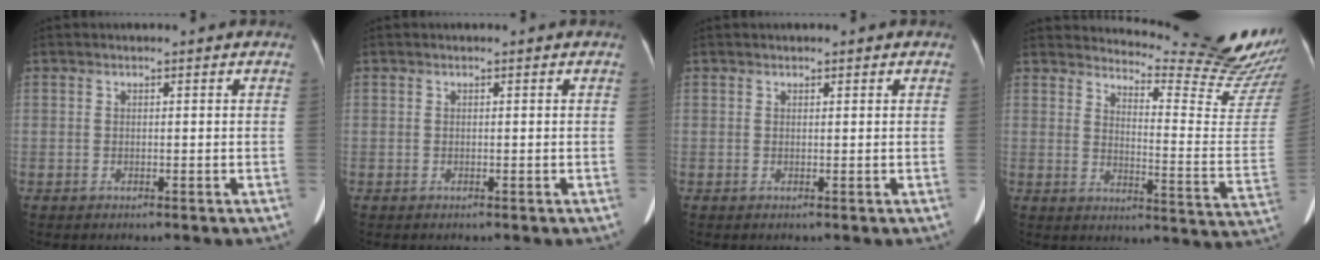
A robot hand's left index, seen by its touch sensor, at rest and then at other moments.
{"total": 0.0}
{"total": 1.2, "force": [0.9, 0.5, 0.7], "torque": [-0.006, 0.002, 0.010]}
{"total": 22.6, "force": [21.6, 0.5, 6.7], "torque": [-0.098, -0.165, 0.245]}